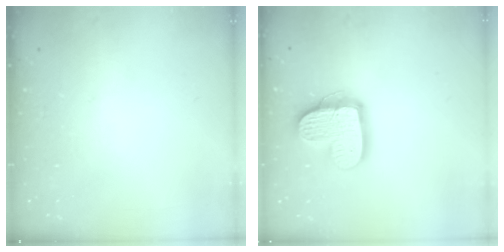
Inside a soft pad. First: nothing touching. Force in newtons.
{"total": 15.7, "press": 15.7, "slide": 1.4}